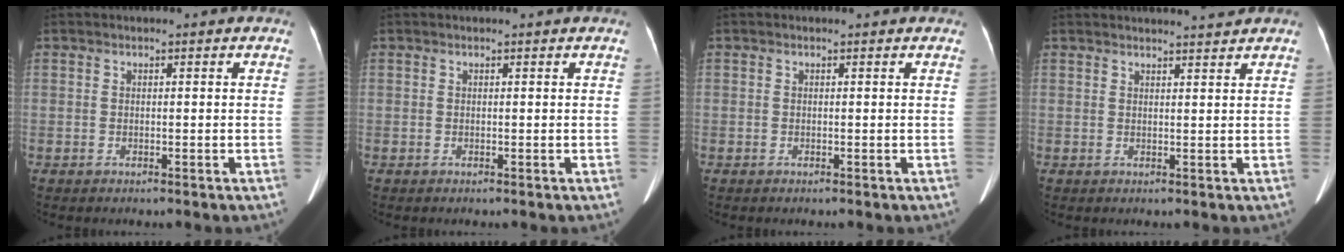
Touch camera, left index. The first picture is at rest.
{"total": 0.6, "force": [0.6, 0.0, 0.1], "torque": [-0.004, 0.000, 0.007]}
{"total": 0.0}
{"total": 3.9, "force": [3.8, -0.6, 0.8], "torque": [-0.011, 0.004, 0.048]}